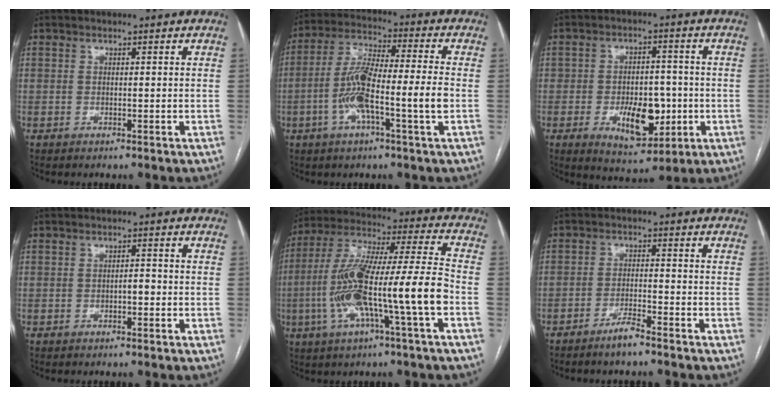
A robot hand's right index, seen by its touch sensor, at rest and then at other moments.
{"total": 13.0, "force": [-3.9, 0.0, 12.4], "torque": [-0.249, 0.011, -0.080]}
{"total": 9.8, "force": [-2.5, 5.0, 8.0], "torque": [-0.122, 0.003, -0.028]}
{"total": 1.4, "force": [-0.5, 0.5, 1.2], "torque": [-0.015, 0.004, -0.009]}
{"total": 18.0, "force": [-4.8, 0.5, 17.3], "torque": [-0.331, 0.009, -0.088]}
{"total": 3.5, "force": [-2.8, 0.0, 2.0], "torque": [-0.039, -0.003, -0.055]}